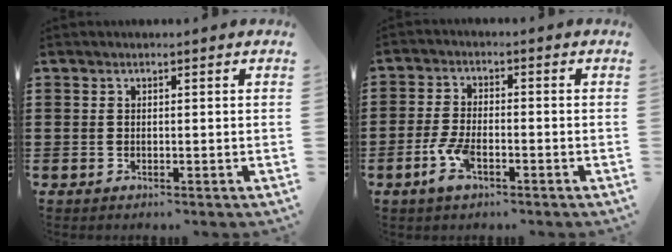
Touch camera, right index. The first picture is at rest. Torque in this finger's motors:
{"motor_torque": [0.18, -0.02, 0.12, 0.10]}